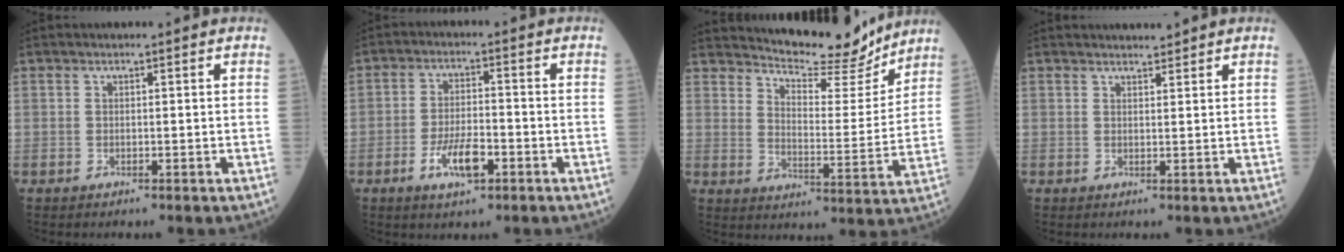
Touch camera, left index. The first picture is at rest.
{"total": 6.2, "force": [-2.9, 2.0, 5.1], "torque": [-0.104, -0.003, -0.051]}
{"total": 13.0, "force": [12.5, 2.0, 3.2], "torque": [-0.051, -0.025, 0.177]}
{"total": 2.6, "force": [2.5, 0.4, 0.5], "torque": [-0.008, 0.009, 0.039]}